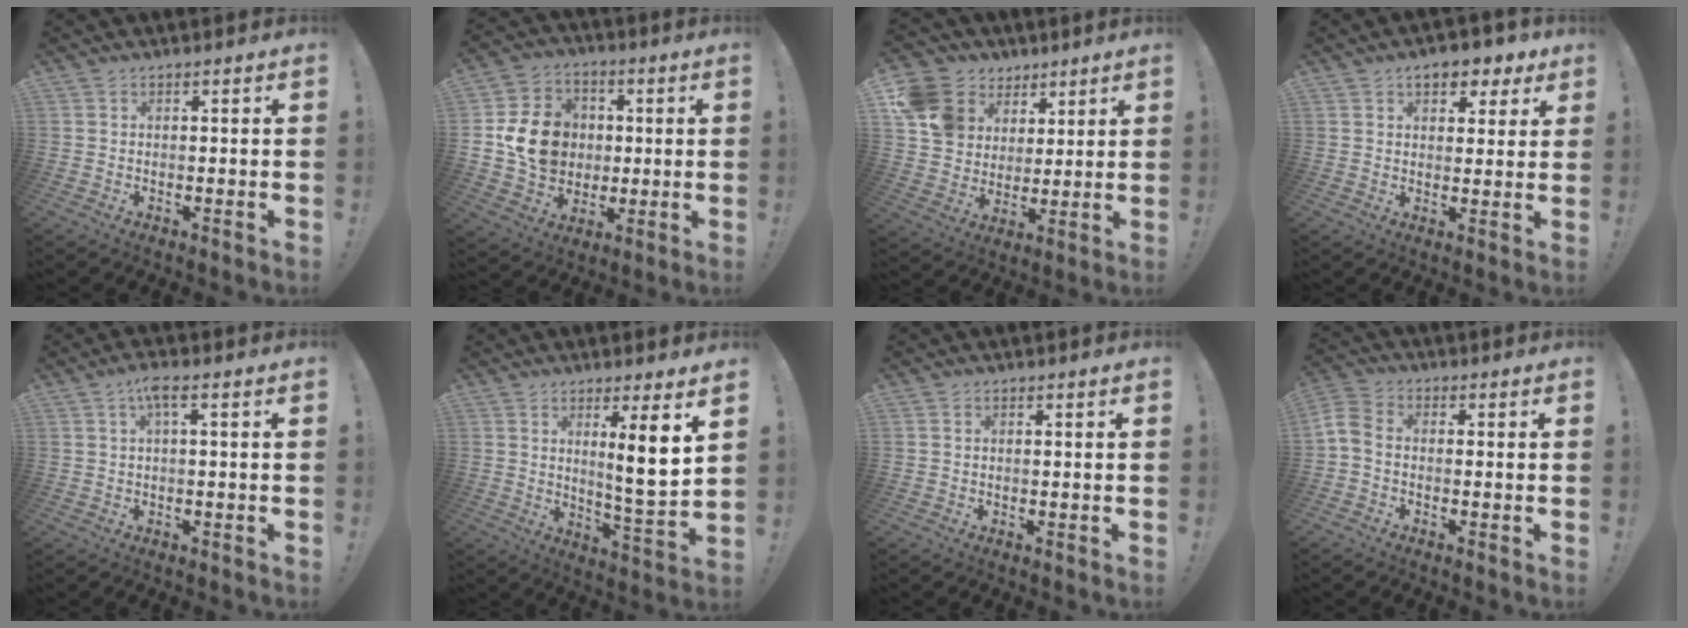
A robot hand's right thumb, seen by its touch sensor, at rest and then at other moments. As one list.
[{"total": 14.8, "force": [0.5, 13.1, 6.9], "torque": [-0.095, 0.011, 0.023]}, {"total": 14.7, "force": [6.1, 12.2, 5.4], "torque": [-0.085, -0.021, 0.132]}, {"total": 7.2, "force": [4.0, 4.3, 4.1], "torque": [-0.047, -0.015, 0.070]}, {"total": 3.8, "force": [1.1, 0.5, 3.6], "torque": [-0.067, 0.000, 0.014]}, {"total": 9.5, "force": [3.8, 0.4, 8.8], "torque": [-0.121, -0.035, 0.052]}, {"total": 0.0}, {"total": 5.2, "force": [-0.9, 3.4, 3.8], "torque": [-0.084, 0.001, -0.014]}]